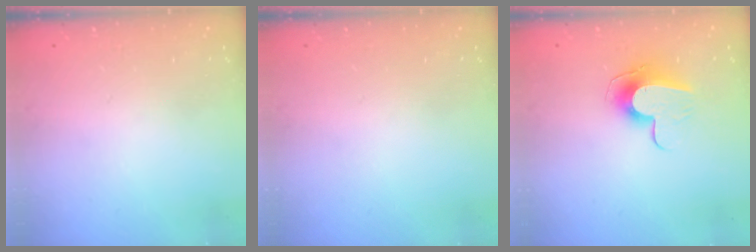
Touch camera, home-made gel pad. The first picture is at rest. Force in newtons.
{"total": 0.0}
{"total": 9.8, "press": 9.8, "slide": 0.5}